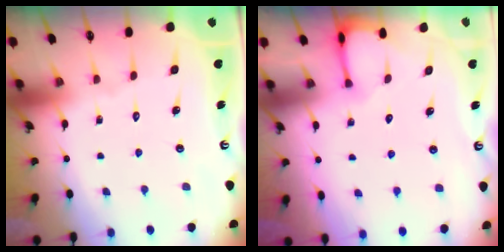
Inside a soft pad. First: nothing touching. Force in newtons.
{"total": 1.8, "press": 1.8, "slide": 0.2}